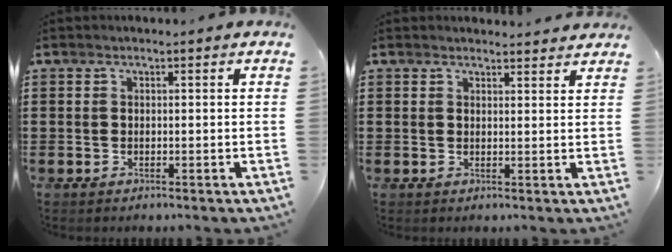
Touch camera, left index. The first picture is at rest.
{"total": 1.8, "force": [1.7, 0.2, 0.0], "torque": [-0.005, 0.000, 0.034]}